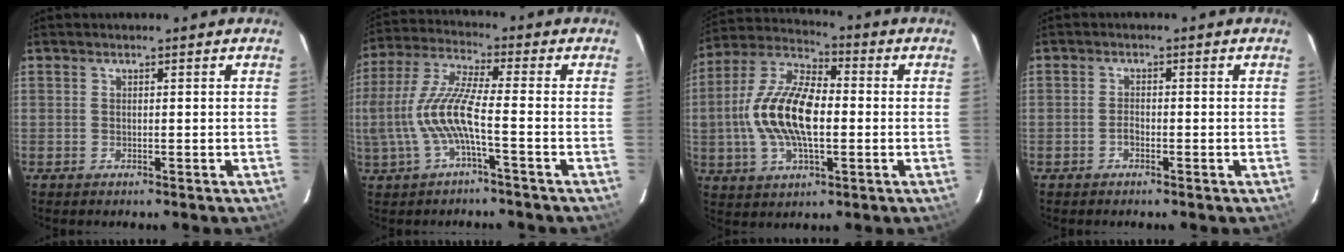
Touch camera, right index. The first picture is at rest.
{"total": 11.9, "force": [-2.9, 1.6, 11.4], "torque": [-0.246, 0.000, -0.048]}
{"total": 16.3, "force": [-1.0, 7.7, 14.4], "torque": [-0.293, 0.010, -0.023]}
{"total": 1.4, "force": [-0.8, 0.9, 0.7], "torque": [-0.014, 0.004, -0.015]}